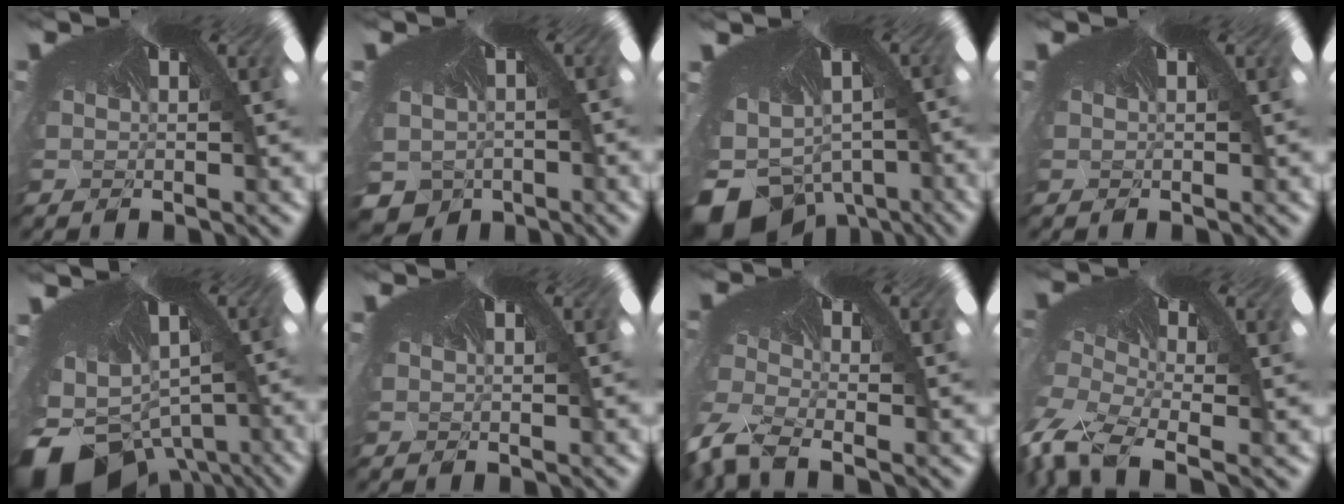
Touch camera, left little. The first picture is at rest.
{"total": 4.5, "force": [-3.0, 3.2, 0.7], "torque": [-0.052, -0.043, -0.013]}
{"total": 10.0, "force": [-9.8, 2.0, 0.1], "torque": [-0.016, -0.109, -0.122]}
{"total": 0.0}
{"total": 10.0, "force": [-9.4, 3.1, 1.0], "torque": [-0.041, -0.121, -0.112]}
{"total": 0.0}
{"total": 7.7, "force": [-7.3, 1.0, 2.3], "torque": [-0.103, -0.092, -0.088]}
{"total": 10.0, "force": [-9.8, 0.9, 2.0], "torque": [-0.099, -0.095, -0.136]}